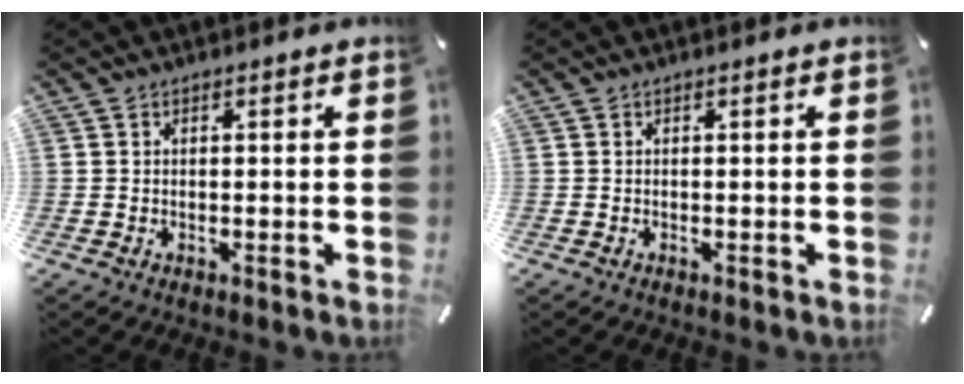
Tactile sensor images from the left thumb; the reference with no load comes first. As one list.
[{"total": 0.0}]